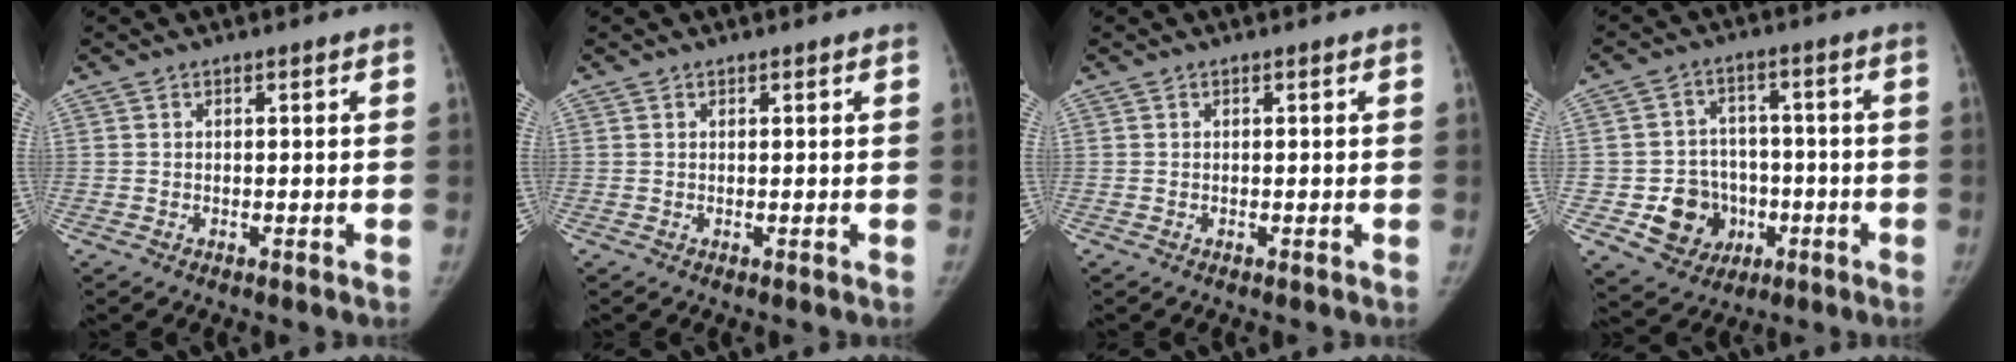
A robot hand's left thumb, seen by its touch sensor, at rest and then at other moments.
{"total": 0.0}
{"total": 0.0}
{"total": 10.6, "force": [-3.1, 9.3, 4.0], "torque": [-0.023, 0.022, -0.038]}